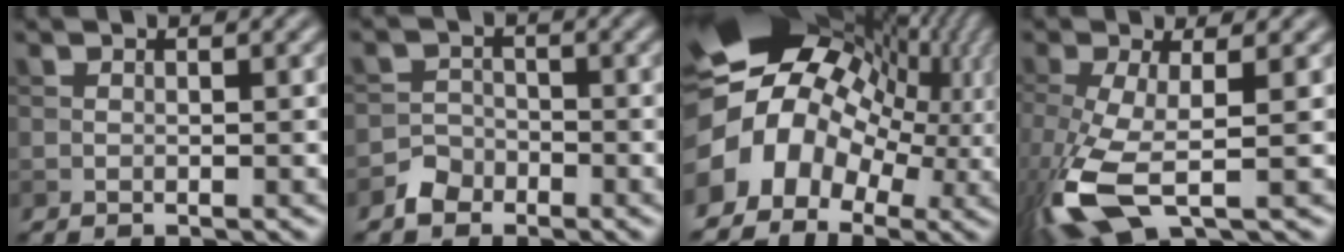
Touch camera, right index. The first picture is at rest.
{"total": 2.2, "force": [-1.5, 1.5, 0.3], "torque": [0.002, 0.009, -0.032]}
{"total": 15.2, "force": [0.5, 11.3, 10.1], "torque": [-0.176, 0.007, 0.015]}
{"total": 7.5, "force": [-2.7, 2.5, 6.5], "torque": [-0.168, -0.019, -0.056]}